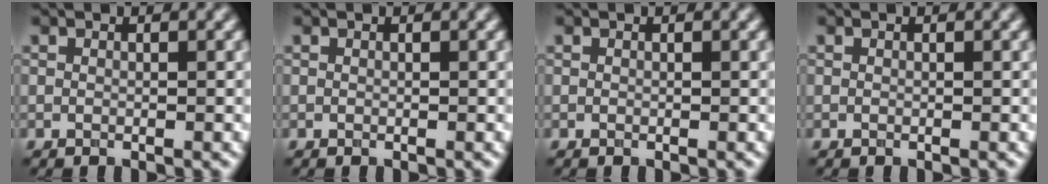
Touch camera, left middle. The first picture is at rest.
{"total": 0.0}
{"total": 0.0}
{"total": 0.0}